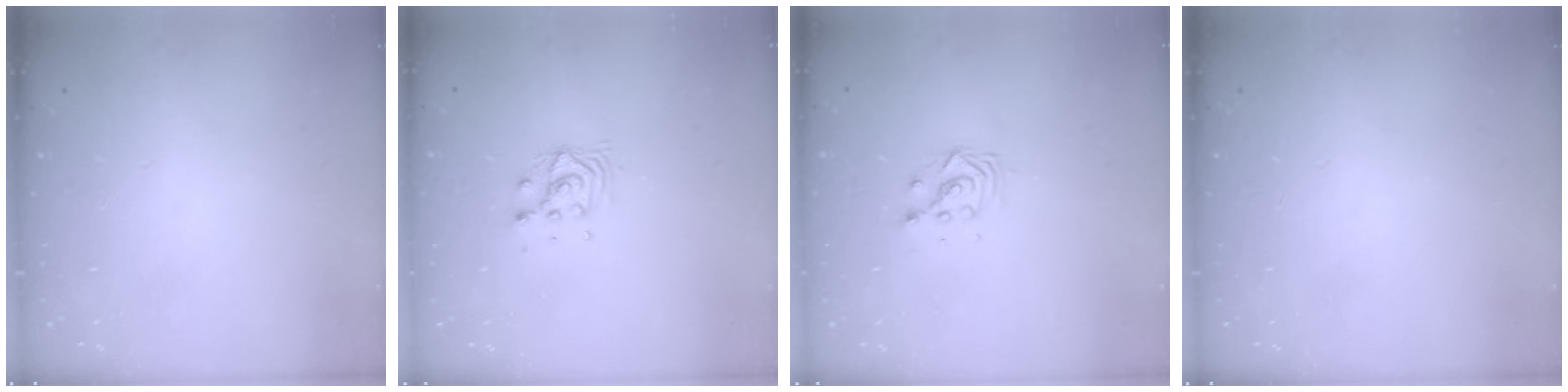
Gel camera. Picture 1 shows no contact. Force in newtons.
{"total": 6.4, "press": 6.4, "slide": 0.2}
{"total": 3.4, "press": 3.4, "slide": 0.2}
{"total": 0.0}